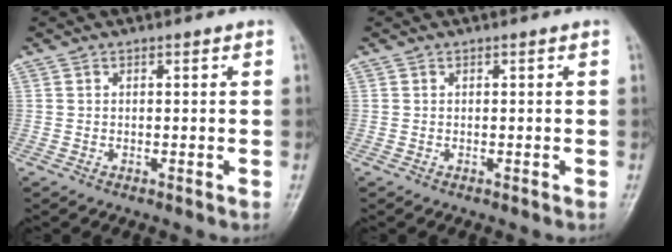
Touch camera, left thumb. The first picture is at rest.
{"total": 0.0}